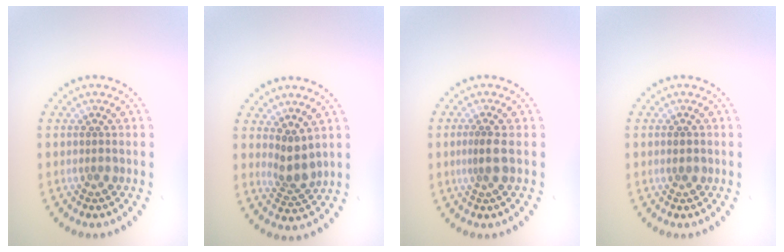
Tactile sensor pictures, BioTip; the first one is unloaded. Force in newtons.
{"total": 2.4, "press": 1.8, "slide": 1.5}
{"total": 1.5, "press": 1.0, "slide": 1.1}
{"total": 1.0, "press": 1.0, "slide": 0.1}